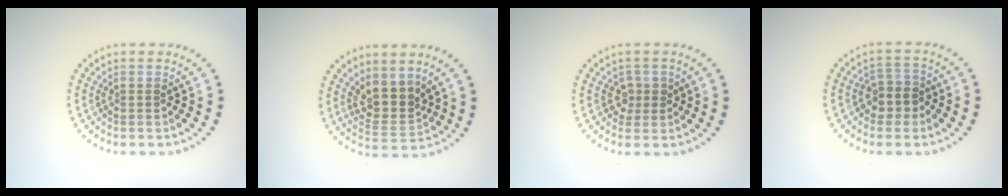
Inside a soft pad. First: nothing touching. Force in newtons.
{"total": 3.5, "press": 2.9, "slide": 2.1}
{"total": 1.6, "press": 1.4, "slide": 0.7}
{"total": 2.6, "press": 2.2, "slide": 1.3}